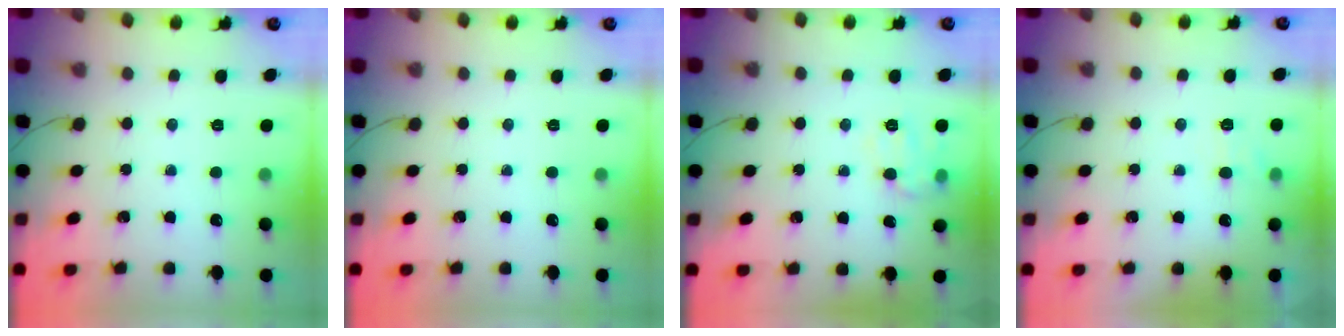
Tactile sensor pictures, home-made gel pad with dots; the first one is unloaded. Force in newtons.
{"total": 0.0}
{"total": 9.5, "press": 9.5, "slide": 0.3}
{"total": 6.1, "press": 6.0, "slide": 1.3}